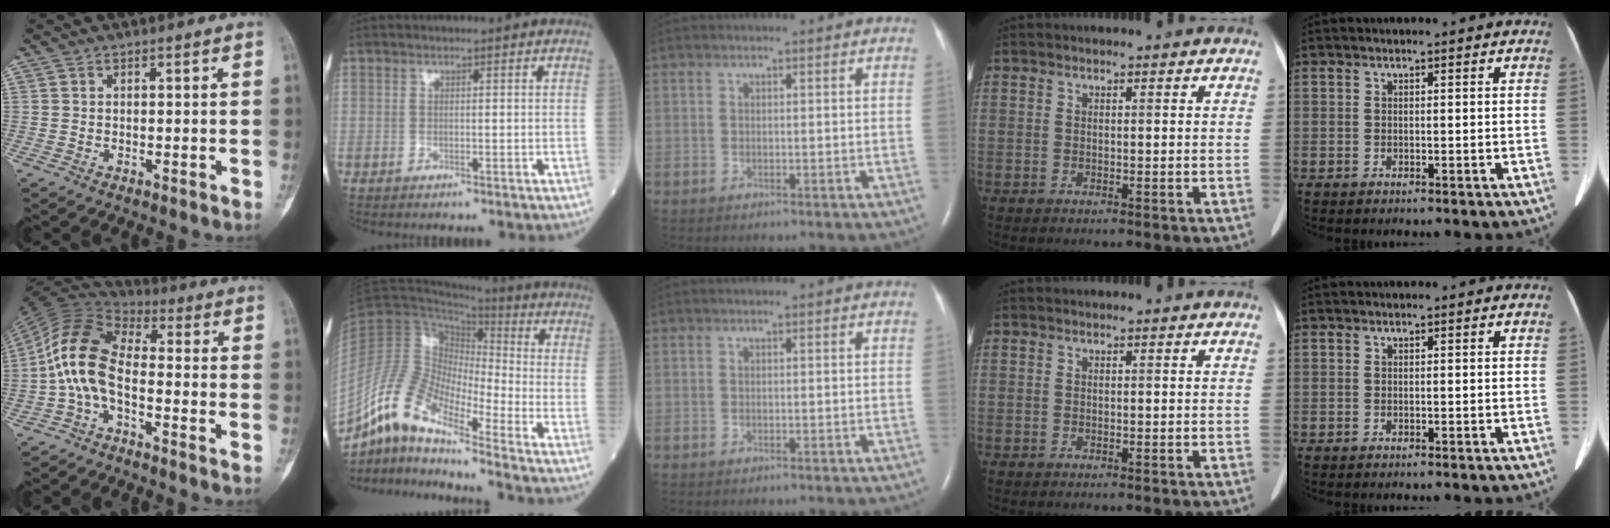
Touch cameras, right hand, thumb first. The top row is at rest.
{"thumb": {"total": 11.0, "force": [-2.3, 5.8, 9.0], "torque": [-0.173, 0.048, -0.063]}, "index": {"total": 10.6, "force": [-8.2, 2.2, 6.4], "torque": [-0.147, 0.019, -0.155]}}